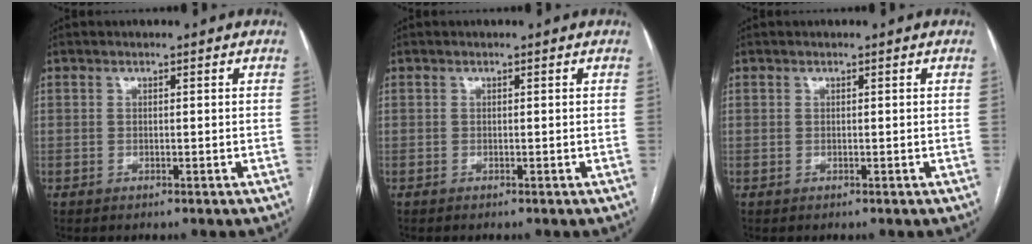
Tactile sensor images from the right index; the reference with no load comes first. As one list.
[{"total": 0.0}, {"total": 0.0}]